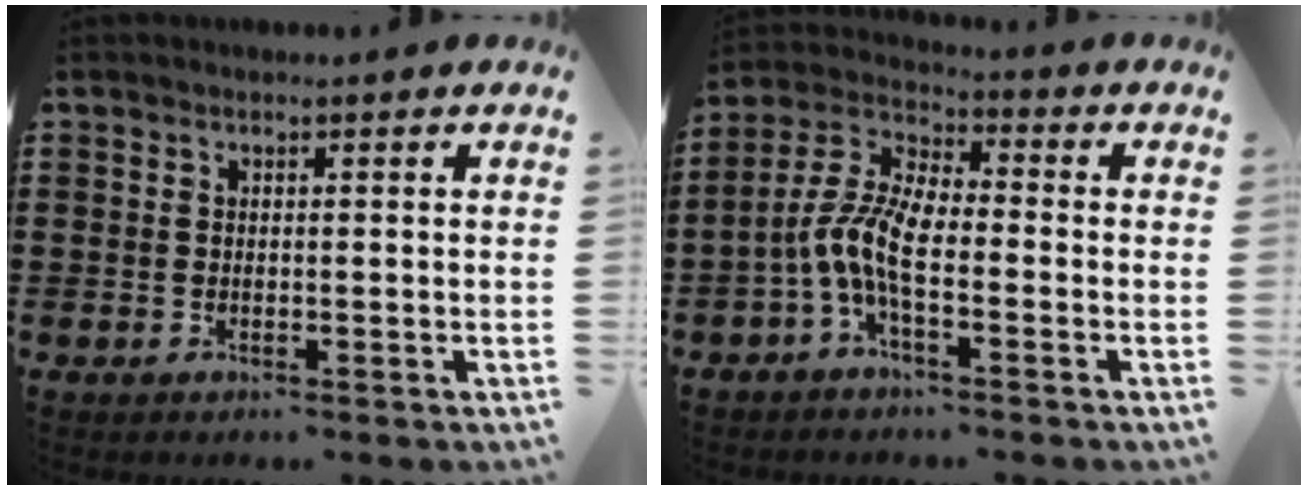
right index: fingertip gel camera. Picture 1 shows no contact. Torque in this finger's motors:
{"motor_torque": [2.14, 0.00, 0.69, 0.21]}